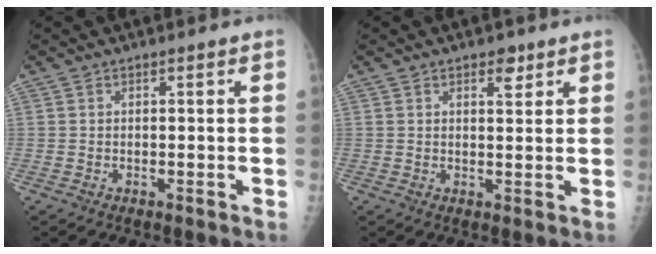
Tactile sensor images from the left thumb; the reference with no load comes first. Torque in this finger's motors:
{"motor_torque": [-0.13, 0.00, -0.33, 0.08, 0.05]}